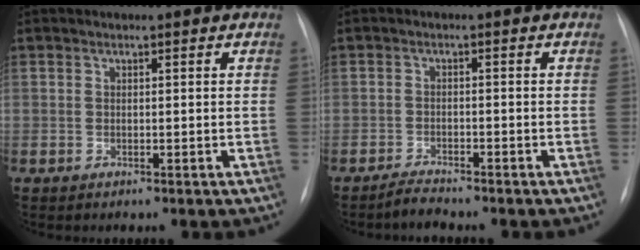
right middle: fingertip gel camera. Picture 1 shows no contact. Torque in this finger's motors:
{"motor_torque": [0.16, -0.12, 0.02, 0.02]}